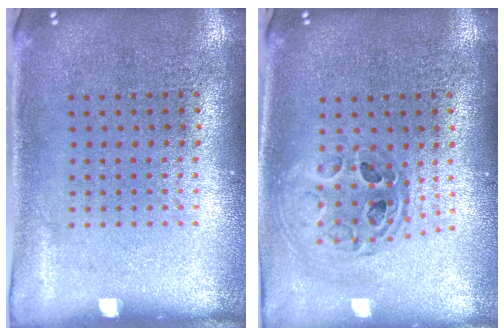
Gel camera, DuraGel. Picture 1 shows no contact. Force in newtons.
{"total": 0.9, "press": 0.9, "slide": 0.2}